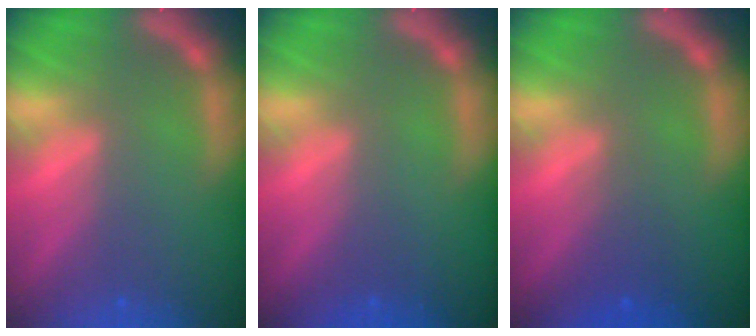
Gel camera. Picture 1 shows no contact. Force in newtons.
{"total": 0.0}
{"total": 1.9}